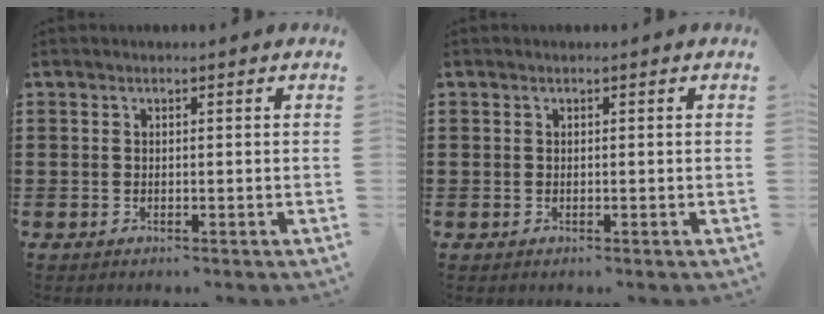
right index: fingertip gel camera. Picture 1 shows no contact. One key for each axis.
{"total": 0.0}